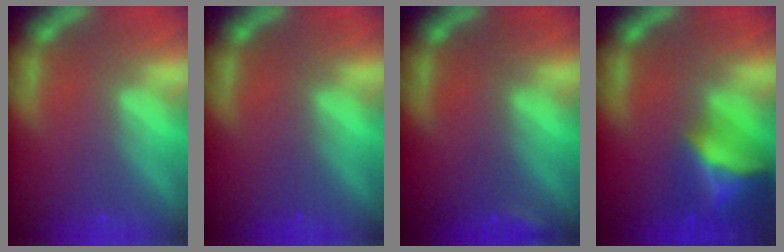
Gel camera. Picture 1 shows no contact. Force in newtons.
{"total": 0.0}
{"total": 1.4}
{"total": 8.9}